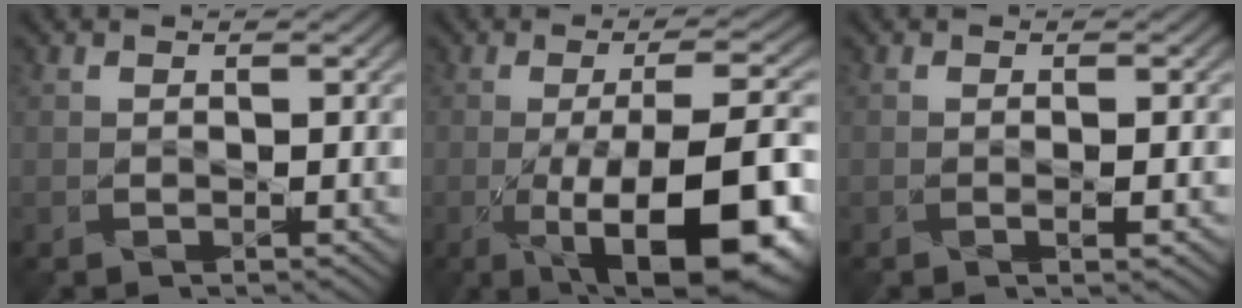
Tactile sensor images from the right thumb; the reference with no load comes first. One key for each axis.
{"total": 16.6, "fx": -6.4, "fy": 5.2, "fz": 14.4, "tx": -0.198, "ty": 0.000, "tz": -0.088}
{"total": 1.9, "fx": -1.0, "fy": 0.1, "fz": 1.6, "tx": -0.027, "ty": -0.004, "tz": -0.015}